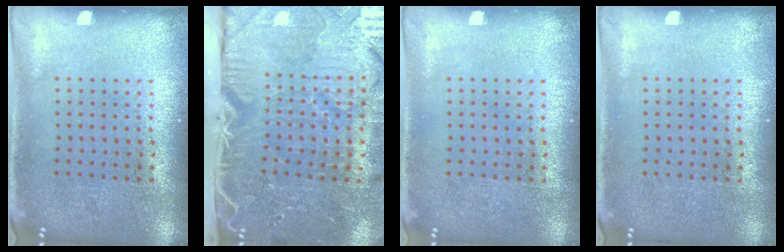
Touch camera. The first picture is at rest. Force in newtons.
{"total": 5.3, "press": 4.2, "slide": 3.2}
{"total": 0.0}
{"total": 0.0}